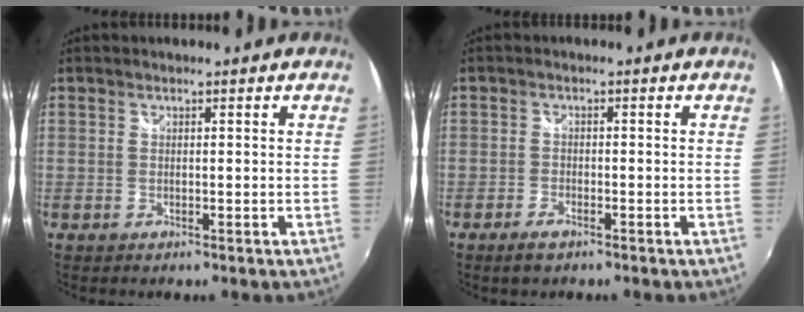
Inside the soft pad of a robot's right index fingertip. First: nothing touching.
{"total": 2.6, "force": [-2.0, 1.0, 1.4], "torque": [-0.035, -0.005, -0.039]}